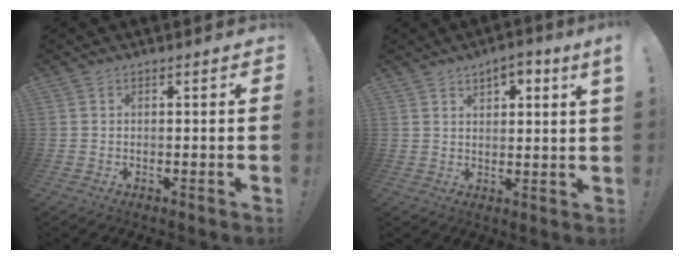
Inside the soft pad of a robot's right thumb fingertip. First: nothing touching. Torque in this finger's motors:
{"motor_torque": [0.02, 0.02, 0.20, 0.14, 0.04]}